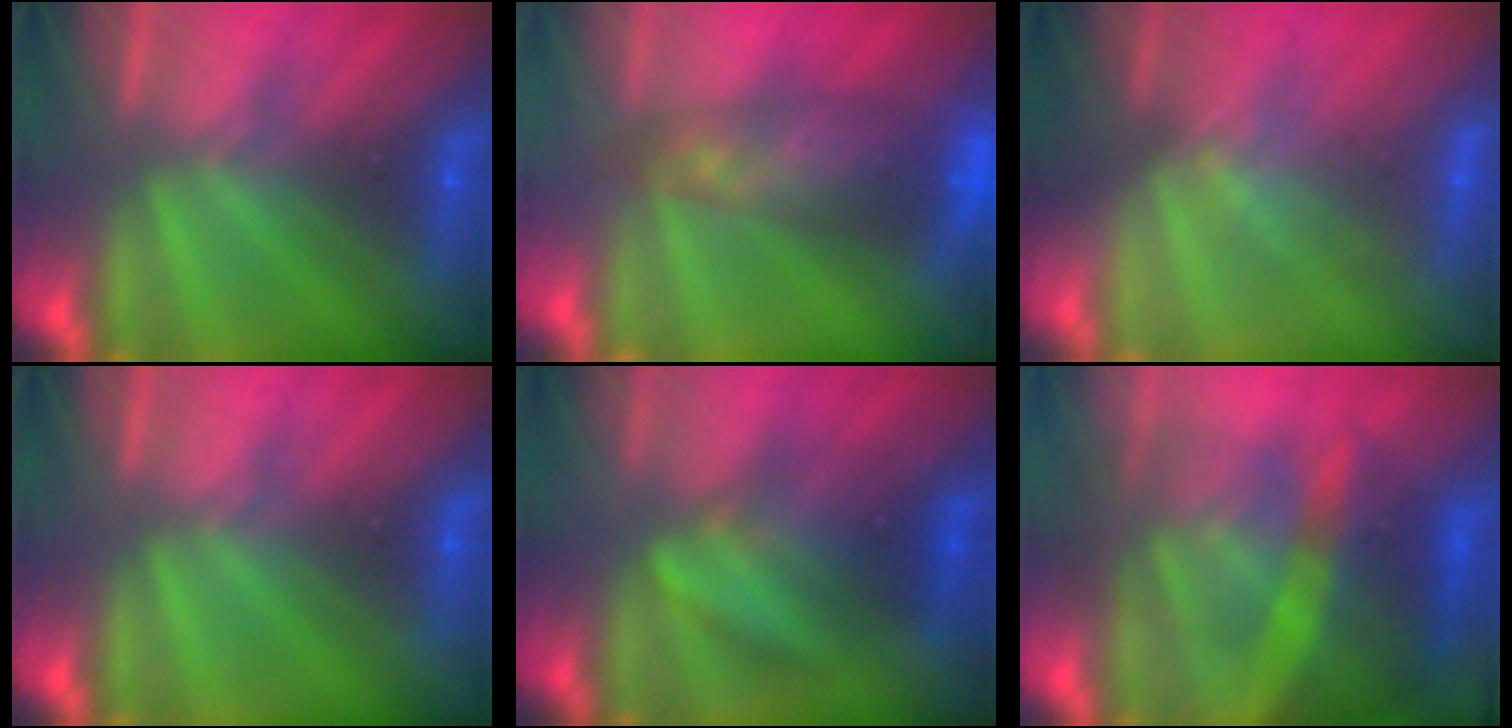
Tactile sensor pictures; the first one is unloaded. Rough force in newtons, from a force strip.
{"total": 10.6}
{"total": 1.7}
{"total": 0.0}
{"total": 3.7}
{"total": 8.7}